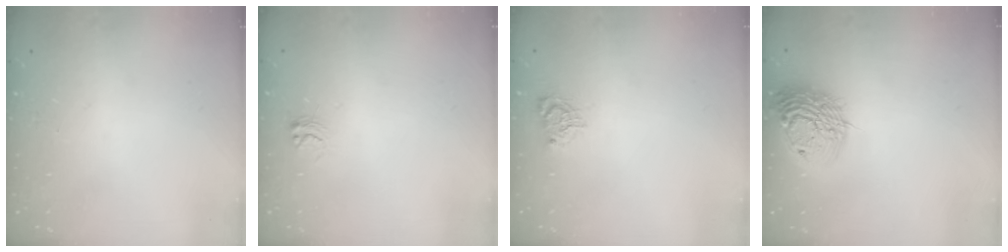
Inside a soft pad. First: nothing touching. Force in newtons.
{"total": 2.6, "press": 2.6, "slide": 0.2}
{"total": 4.3, "press": 4.2, "slide": 0.4}
{"total": 17.1, "press": 17.0, "slide": 1.6}